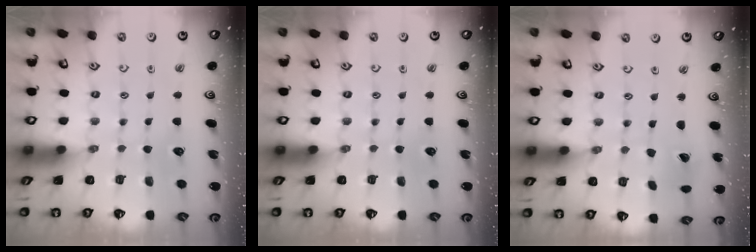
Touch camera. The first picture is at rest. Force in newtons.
{"total": 0.0}
{"total": 0.7, "press": 0.7, "slide": 0.0}